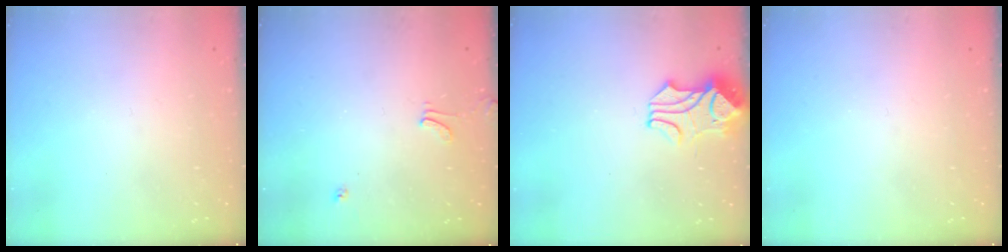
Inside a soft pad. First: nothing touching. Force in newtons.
{"total": 1.7, "press": 1.7, "slide": 0.4}
{"total": 2.0, "press": 1.8, "slide": 0.8}
{"total": 0.0}